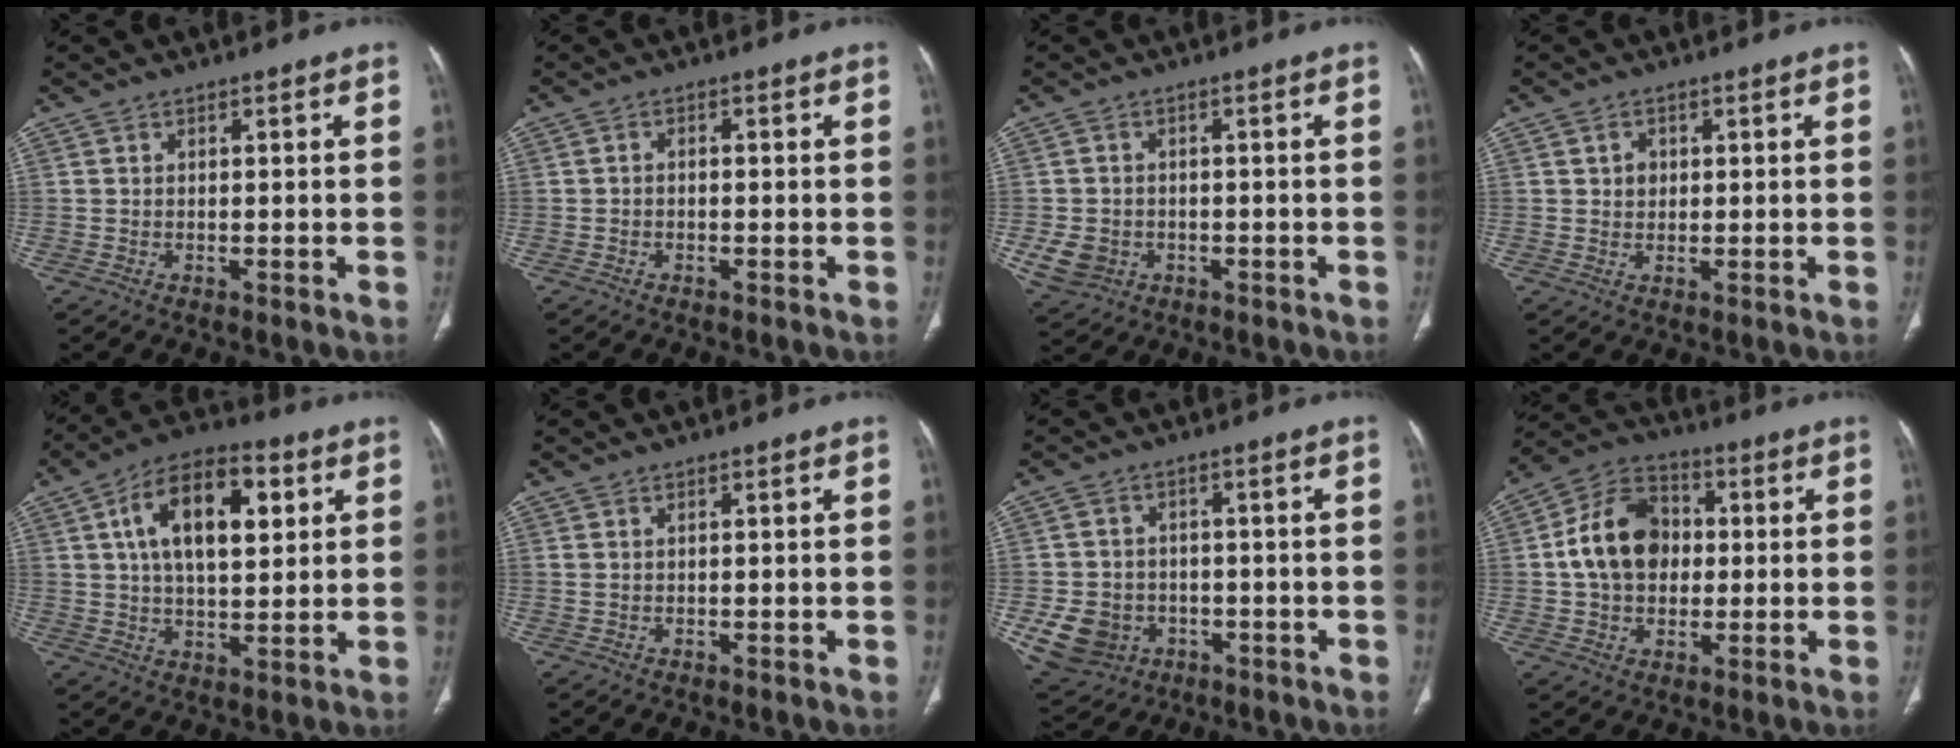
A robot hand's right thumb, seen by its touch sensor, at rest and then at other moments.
{"total": 0.9, "force": [-0.4, 0.7, 0.5], "torque": [-0.005, 0.003, -0.009]}
{"total": 5.8, "force": [-1.7, 5.0, 2.5], "torque": [-0.049, 0.008, -0.018]}
{"total": 2.5, "force": [0.6, 2.1, 1.2], "torque": [-0.009, -0.001, 0.011]}
{"total": 16.7, "force": [5.1, 8.5, 13.5], "torque": [-0.204, 0.005, 0.080]}
{"total": 0.7, "force": [0.4, 0.3, 0.5], "torque": [-0.015, 0.009, 0.012]}
{"total": 10.1, "force": [-3.1, 8.7, 4.0], "torque": [-0.073, 0.017, -0.035]}
{"total": 14.3, "force": [0.9, 10.9, 9.3], "torque": [-0.138, 0.023, 0.008]}